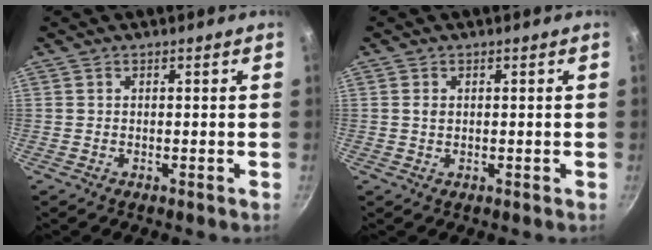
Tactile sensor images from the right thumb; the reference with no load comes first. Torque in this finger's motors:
{"motor_torque": [-0.33, 0.47, -0.18, -0.01, -0.02]}